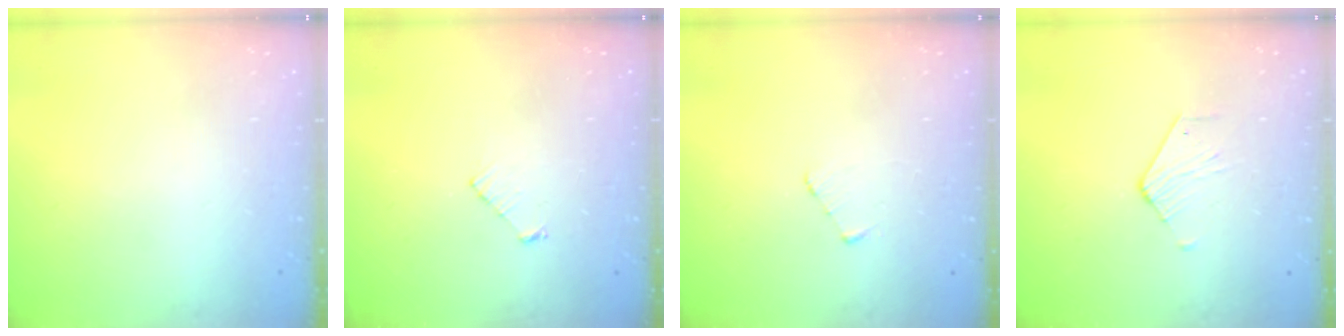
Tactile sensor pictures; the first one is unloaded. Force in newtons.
{"total": 3.4, "press": 3.4, "slide": 0.3}
{"total": 2.7, "press": 2.7, "slide": 0.3}
{"total": 2.5, "press": 2.5, "slide": 0.2}